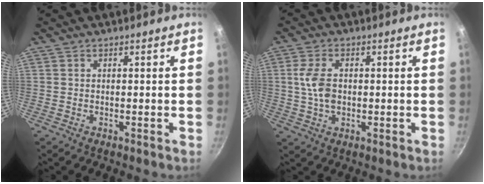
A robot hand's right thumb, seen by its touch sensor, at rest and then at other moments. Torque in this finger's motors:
{"motor_torque": [2.51, 2.50, 0.71, -0.10, 0.18]}